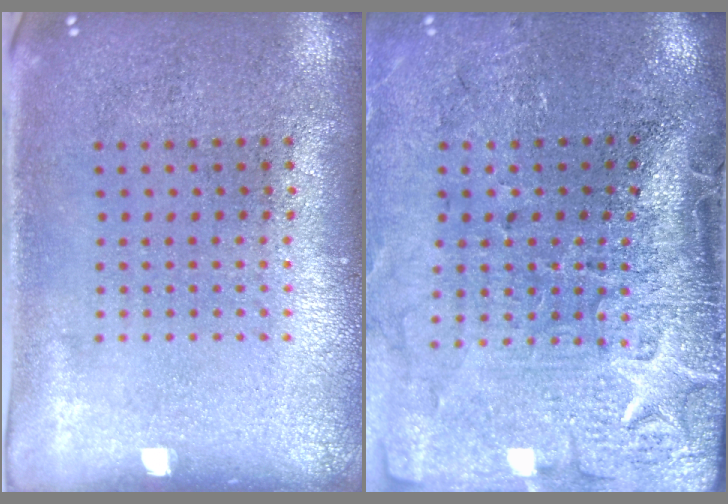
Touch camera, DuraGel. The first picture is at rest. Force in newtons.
{"total": 4.6, "press": 3.7, "slide": 2.7}